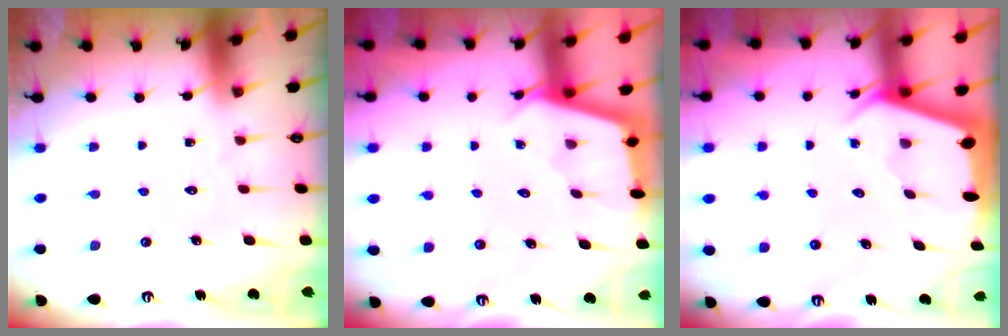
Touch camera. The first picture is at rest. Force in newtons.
{"total": 2.4, "press": 2.4, "slide": 0.1}
{"total": 2.5, "press": 2.5, "slide": 0.3}